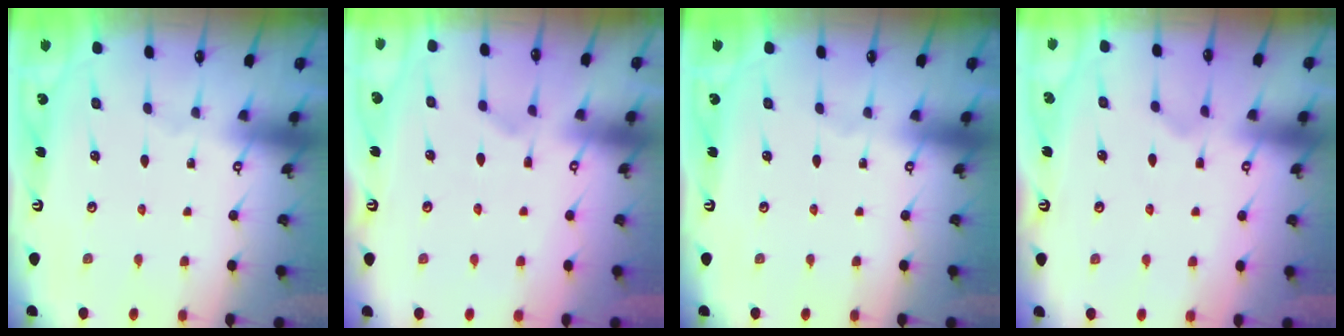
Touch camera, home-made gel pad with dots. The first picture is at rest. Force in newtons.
{"total": 2.4, "press": 2.1, "slide": 1.2}
{"total": 0.0}
{"total": 0.7, "press": 0.0, "slide": 0.7}